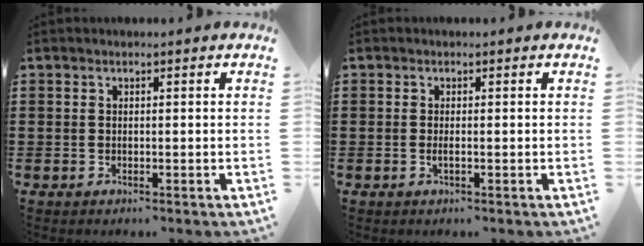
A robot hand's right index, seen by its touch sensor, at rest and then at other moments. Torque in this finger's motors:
{"motor_torque": [2.14, 0.00, 0.00, 0.01]}